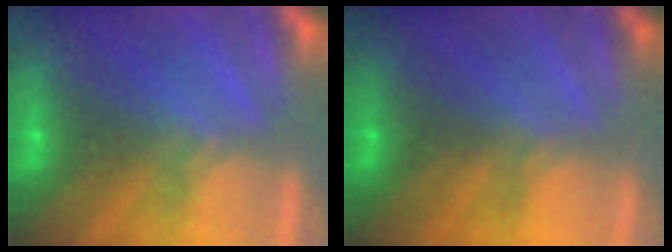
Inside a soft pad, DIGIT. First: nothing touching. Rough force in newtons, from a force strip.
{"total": 4.2}